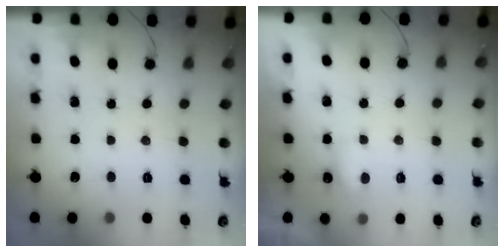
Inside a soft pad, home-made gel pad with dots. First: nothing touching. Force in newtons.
{"total": 3.7, "press": 3.5, "slide": 1.1}